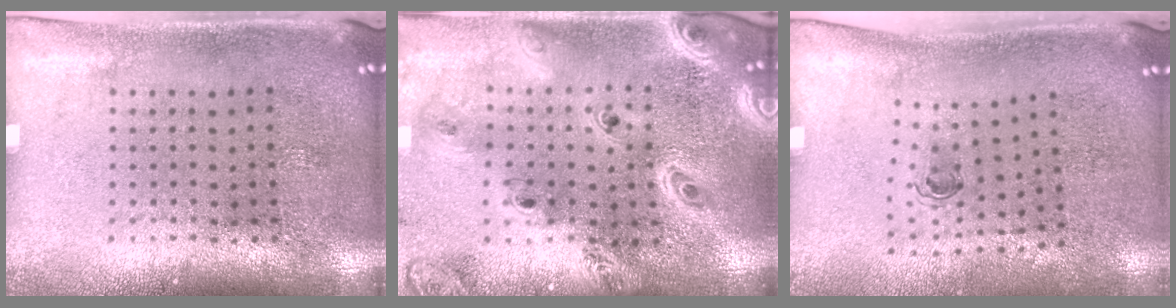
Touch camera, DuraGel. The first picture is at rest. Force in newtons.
{"total": 3.5, "press": 2.8, "slide": 2.1}
{"total": 0.6, "press": 0.3, "slide": 0.5}